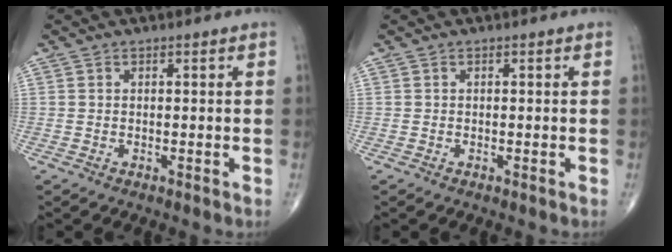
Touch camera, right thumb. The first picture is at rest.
{"total": 0.0}